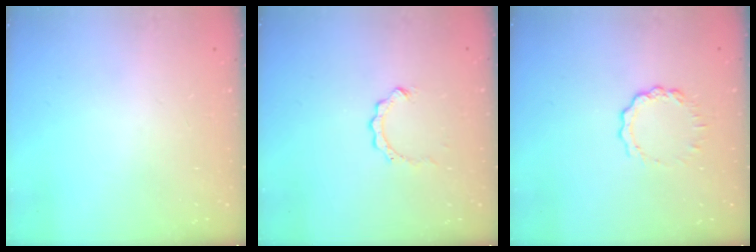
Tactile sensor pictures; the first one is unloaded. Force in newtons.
{"total": 2.7, "press": 2.7, "slide": 0.3}
{"total": 4.2, "press": 4.2, "slide": 0.5}